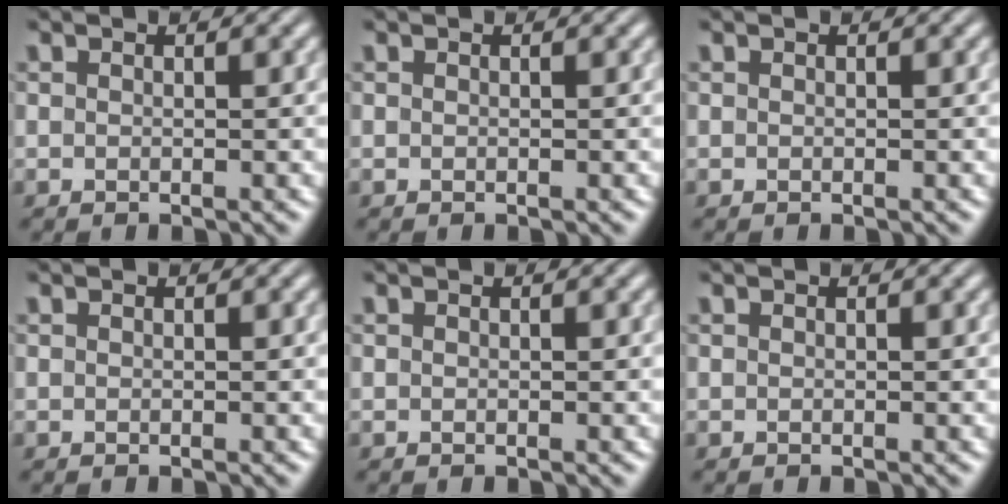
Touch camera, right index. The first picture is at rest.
{"total": 0.0}
{"total": 0.0}
{"total": 0.0}
{"total": 0.0}
{"total": 0.0}